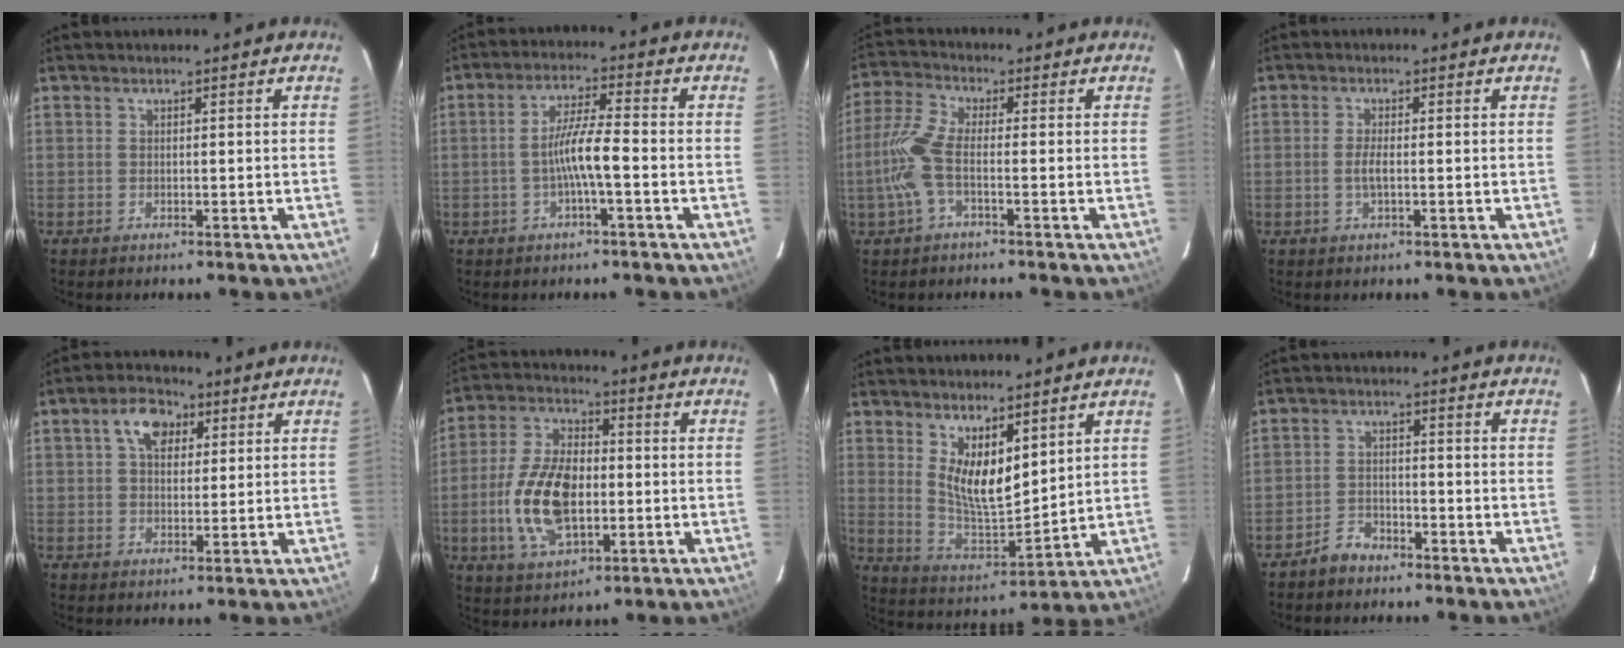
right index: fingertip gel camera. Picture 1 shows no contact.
{"total": 5.9, "force": [-1.8, -0.2, 5.6], "torque": [-0.111, 0.004, -0.033]}
{"total": 7.2, "force": [-1.9, 1.8, 6.7], "torque": [-0.164, 0.004, -0.040]}
{"total": 2.1, "force": [-0.5, 0.4, 2.0], "torque": [-0.041, -0.004, -0.009]}
{"total": 6.3, "force": [2.7, 4.1, 4.0], "torque": [-0.066, 0.024, 0.046]}
{"total": 15.6, "force": [-2.5, 8.7, 12.7], "torque": [-0.260, 0.003, -0.039]}
{"total": 9.9, "force": [5.4, 3.6, 7.5], "torque": [-0.128, -0.017, 0.111]}
{"total": 3.8, "force": [-3.3, 2.0, 0.5], "torque": [-0.024, 0.011, -0.057]}